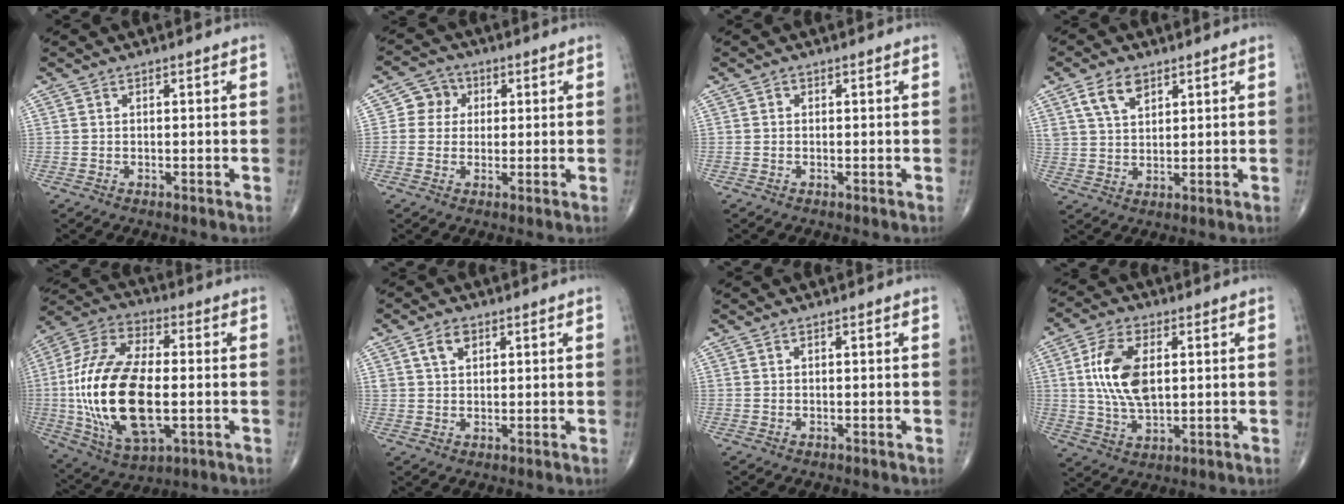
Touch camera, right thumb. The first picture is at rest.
{"total": 5.1, "force": [0.9, 4.8, 1.5], "torque": [0.006, 0.007, 0.005]}
{"total": 0.5, "force": [0.0, 0.5, 0.2], "torque": [0.002, 0.002, -0.001]}
{"total": 6.4, "force": [3.5, 3.7, 3.7], "torque": [-0.059, -0.015, 0.070]}
{"total": 24.4, "force": [-2.3, 11.7, 21.3], "torque": [-0.445, 0.002, -0.032]}
{"total": 3.9, "force": [1.8, 2.6, 2.3], "torque": [-0.035, -0.002, 0.036]}
{"total": 0.0}
{"total": 11.8, "force": [2.0, 6.3, 9.8], "torque": [-0.189, -0.004, 0.040]}